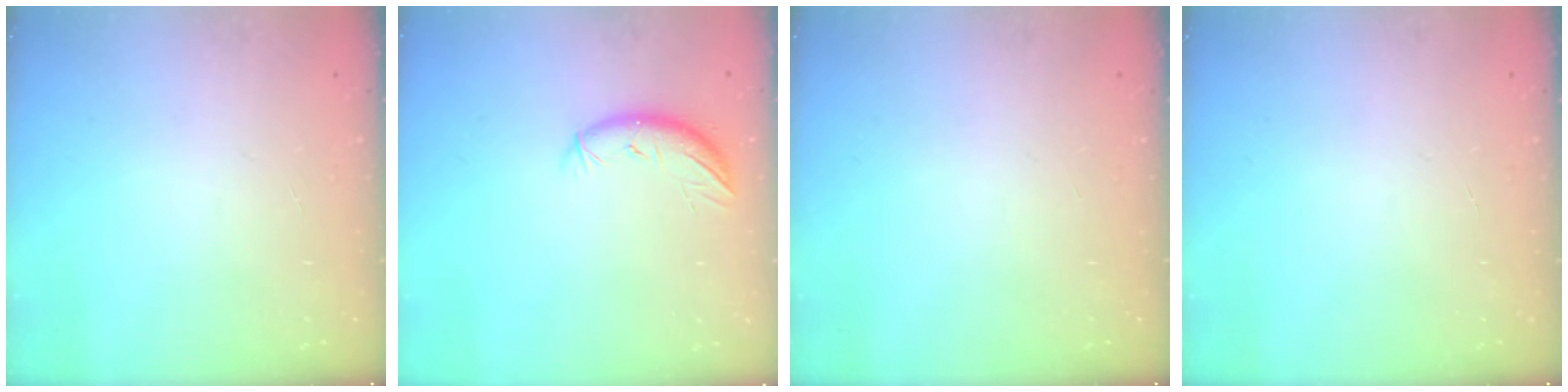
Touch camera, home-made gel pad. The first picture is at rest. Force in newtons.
{"total": 7.6, "press": 7.5, "slide": 1.3}
{"total": 0.0}
{"total": 0.0}